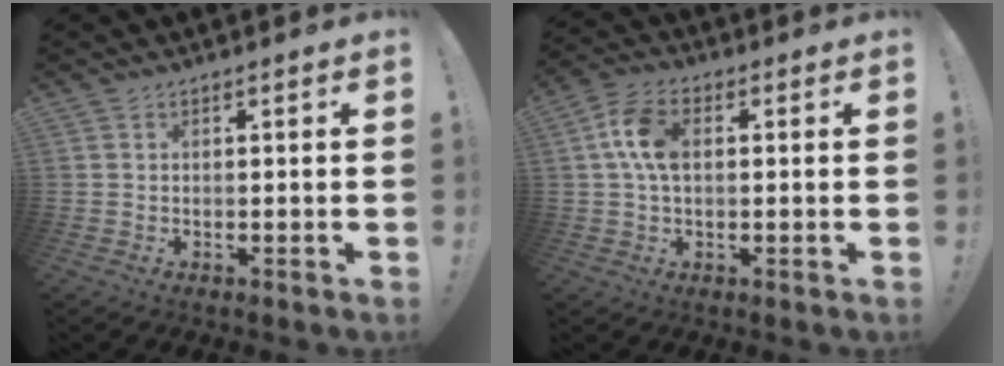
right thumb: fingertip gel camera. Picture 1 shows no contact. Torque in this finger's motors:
{"motor_torque": [0.68, 0.00, 0.99, -0.73, 0.40]}